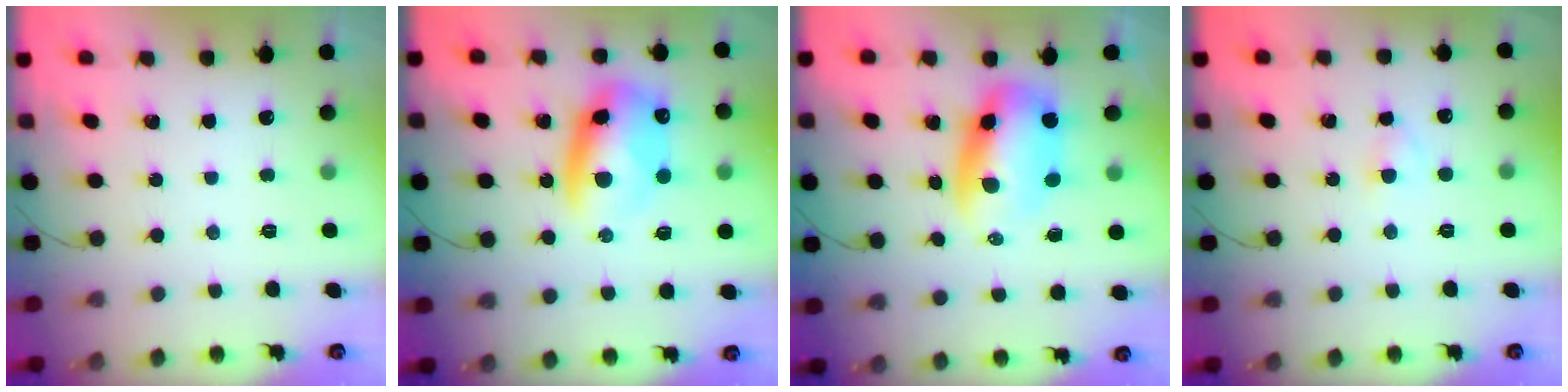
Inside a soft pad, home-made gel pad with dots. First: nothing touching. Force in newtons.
{"total": 11.8, "press": 11.5, "slide": 2.9}
{"total": 8.5, "press": 8.2, "slide": 2.1}
{"total": 2.4, "press": 2.3, "slide": 0.9}